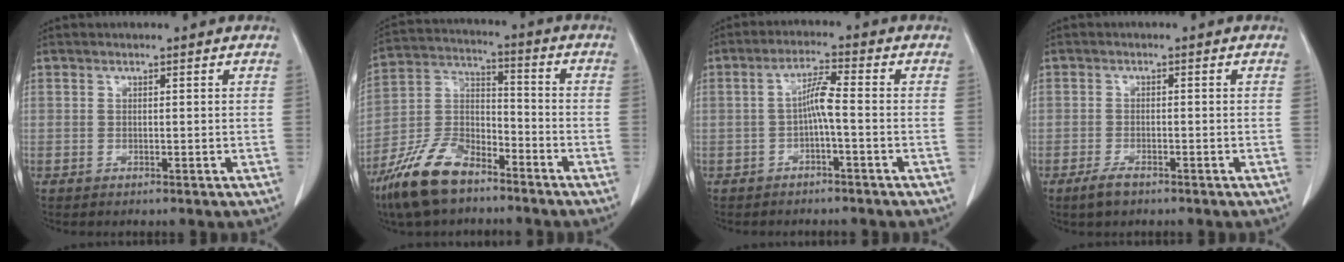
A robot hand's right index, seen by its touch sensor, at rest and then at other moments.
{"total": 12.9, "force": [-9.2, 5.5, 7.3], "torque": [-0.148, 0.005, -0.177]}
{"total": 4.1, "force": [-0.7, 0.2, 4.1], "torque": [-0.076, 0.012, -0.013]}
{"total": 2.5, "force": [-1.8, 1.0, 1.4], "torque": [-0.032, -0.001, -0.029]}